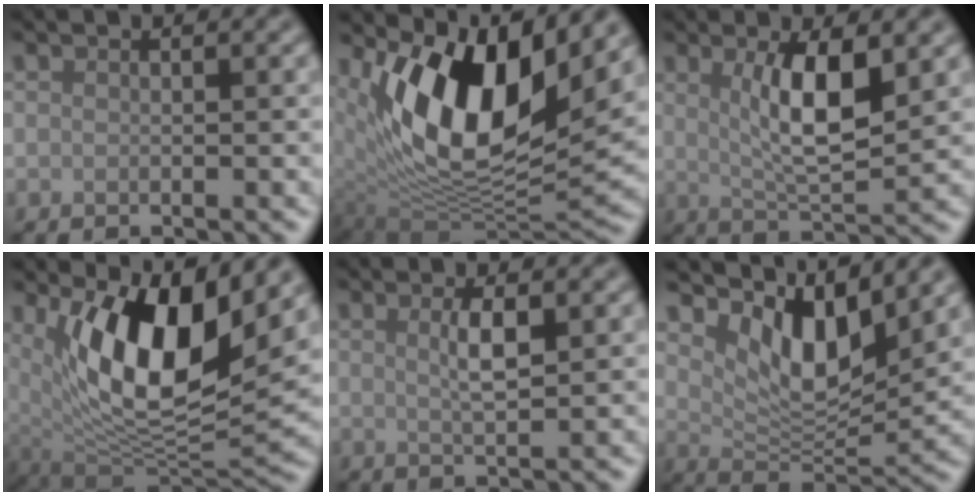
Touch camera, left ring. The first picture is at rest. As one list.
[{"total": 12.6, "force": [4.9, 6.3, 9.7], "torque": [-0.167, -0.020, 0.096]}, {"total": 5.8, "force": [1.5, 1.6, 5.3], "torque": [-0.095, -0.006, 0.030]}, {"total": 11.2, "force": [3.7, 4.8, 9.4], "torque": [-0.154, -0.029, 0.073]}, {"total": 2.4, "force": [0.7, 0.5, 2.3], "torque": [-0.043, 0.000, 0.013]}, {"total": 7.2, "force": [3.9, 3.1, 5.2], "torque": [-0.092, -0.011, 0.067]}]